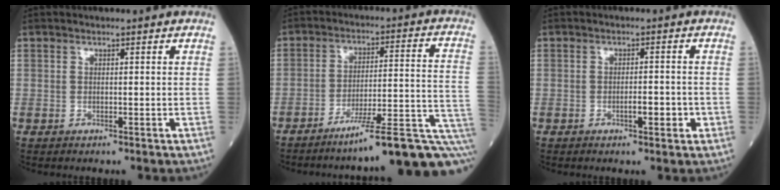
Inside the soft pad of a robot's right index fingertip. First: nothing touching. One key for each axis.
{"total": 17.2, "fx": -11.7, "fy": 0.4, "fz": 12.5, "tx": -0.113, "ty": 0.029, "tz": -0.175}
{"total": 2.8, "fx": -1.0, "fy": 0.8, "fz": 2.6, "tx": -0.044, "ty": 0.002, "tz": -0.010}